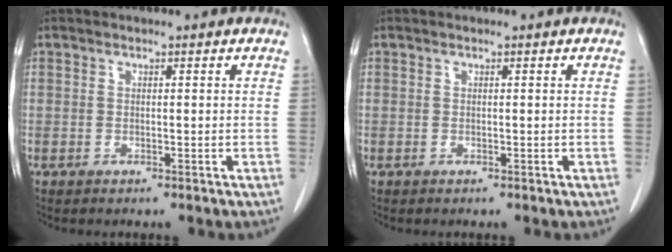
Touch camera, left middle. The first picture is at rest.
{"total": 0.0}